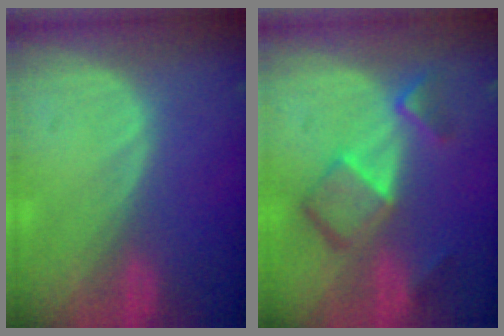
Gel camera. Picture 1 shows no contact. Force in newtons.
{"total": 7.3, "press": 6.3, "slide": 3.7}